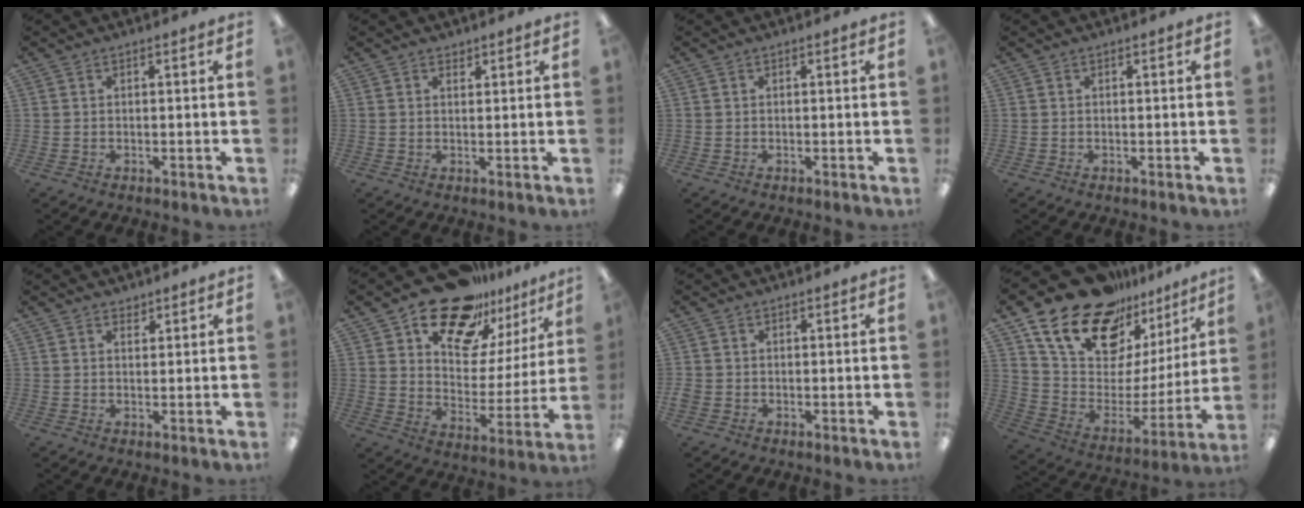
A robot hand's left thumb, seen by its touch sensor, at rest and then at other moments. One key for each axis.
{"total": 1.5, "fx": 1.2, "fy": 0.8, "fz": 0.2, "tx": 0.004, "ty": -0.003, "tz": 0.022}
{"total": 0.0}
{"total": 0.0}
{"total": 1.7, "fx": 1.4, "fy": 0.9, "fz": 0.2, "tx": 0.005, "ty": -0.004, "tz": 0.025}
{"total": 18.6, "fx": 14.9, "fy": 9.1, "fz": 6.6, "tx": -0.114, "ty": -0.110, "tz": 0.264}
{"total": 1.7, "fx": -0.4, "fy": 1.5, "fz": 0.7, "tx": -0.011, "ty": 0.002, "tz": -0.008}
{"total": 22.0, "fx": 16.1, "fy": 11.2, "fz": 9.9, "tx": -0.179, "ty": -0.113, "tz": 0.294}